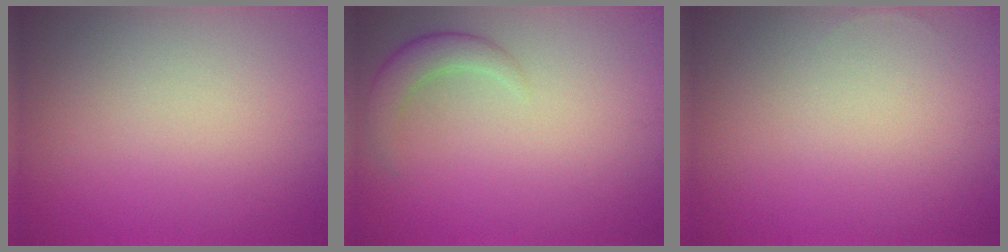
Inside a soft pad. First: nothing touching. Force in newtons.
{"total": 2.6, "press": 2.6, "slide": 0.3}
{"total": 0.0}